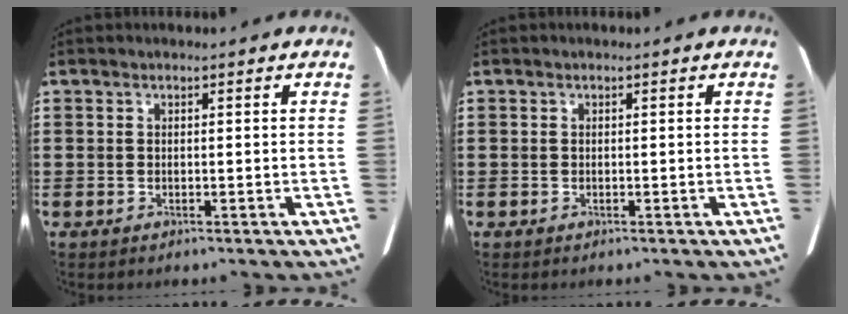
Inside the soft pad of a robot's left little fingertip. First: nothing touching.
{"total": 0.0}